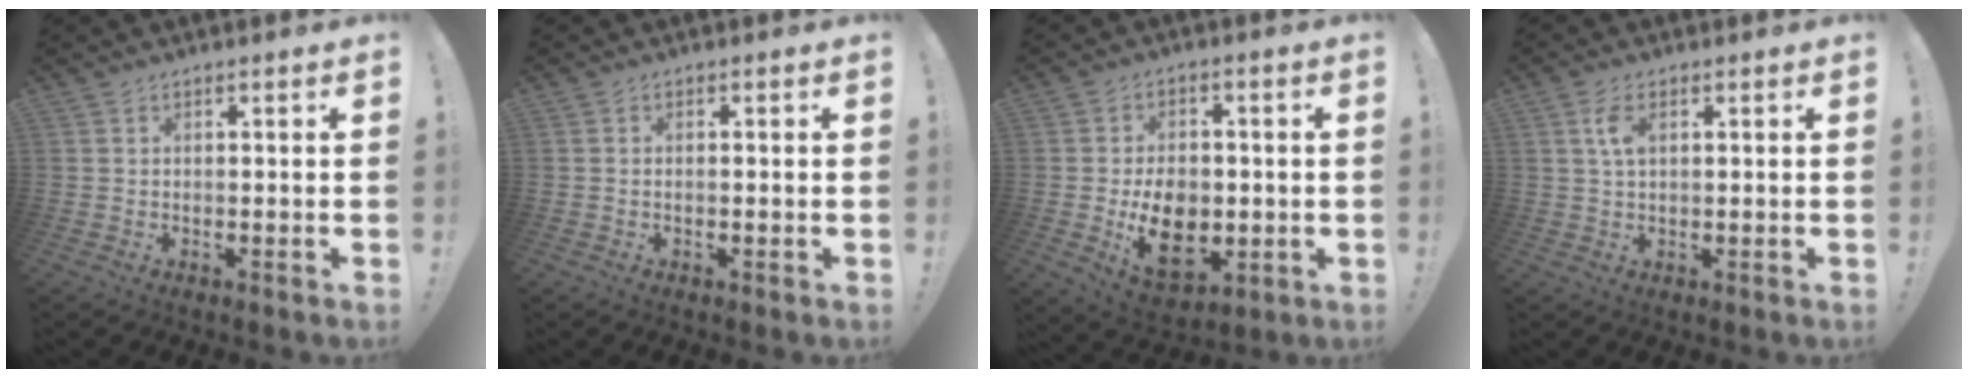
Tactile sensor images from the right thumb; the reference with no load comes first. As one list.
[{"total": 0.7, "force": [-0.5, 0.1, 0.5], "torque": [-0.015, 0.002, -0.007]}, {"total": 13.4, "force": [-2.7, 9.7, 8.8], "torque": [-0.137, 0.001, -0.042]}, {"total": 4.4, "force": [1.3, 2.3, 3.6], "torque": [-0.063, 0.001, 0.022]}]